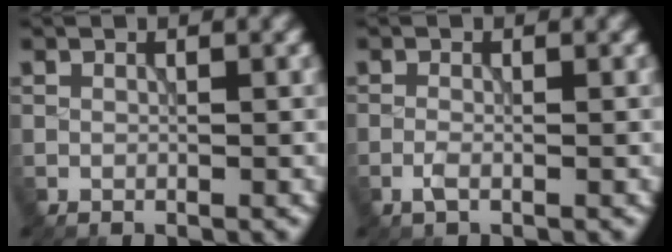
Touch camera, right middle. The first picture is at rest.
{"total": 1.1, "force": [-0.6, 0.3, 0.9], "torque": [-0.022, 0.000, -0.016]}